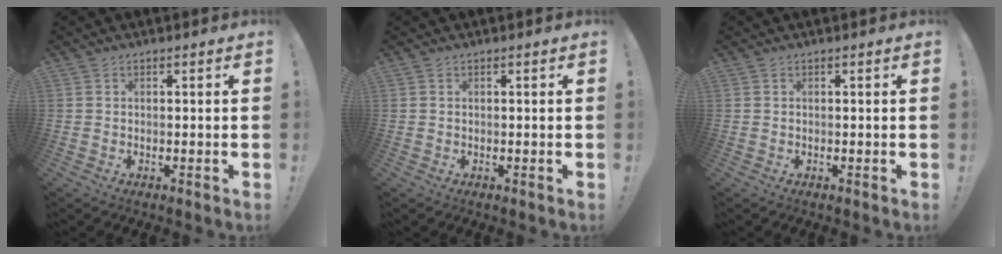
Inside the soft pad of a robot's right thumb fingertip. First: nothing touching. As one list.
[{"total": 0.0}, {"total": 0.0}]